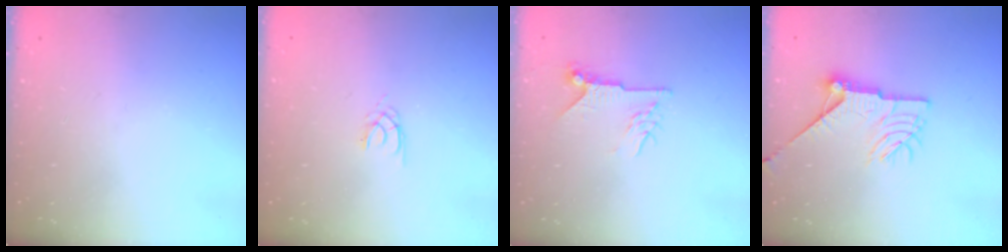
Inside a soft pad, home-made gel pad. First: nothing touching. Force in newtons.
{"total": 1.3, "press": 1.2, "slide": 0.3}
{"total": 7.2, "press": 7.2, "slide": 0.2}
{"total": 12.8, "press": 12.8, "slide": 0.8}